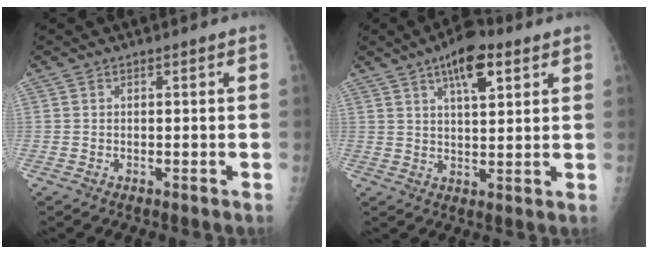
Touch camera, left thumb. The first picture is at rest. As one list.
[{"total": 9.1, "force": [4.7, 3.4, 7.0], "torque": [-0.097, -0.014, 0.074]}]